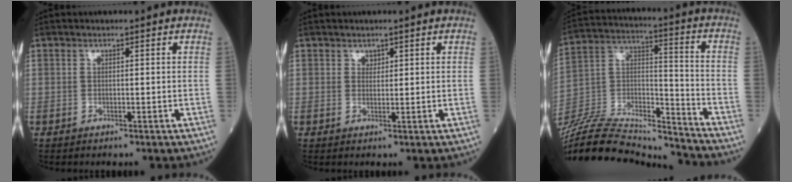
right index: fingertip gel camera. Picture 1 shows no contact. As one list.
[{"total": 1.0, "force": [0.7, 0.7, 0.3], "torque": [0.000, -0.002, 0.010]}, {"total": 23.6, "force": [-22.5, 2.9, 6.5], "torque": [-0.156, 0.008, -0.379]}]